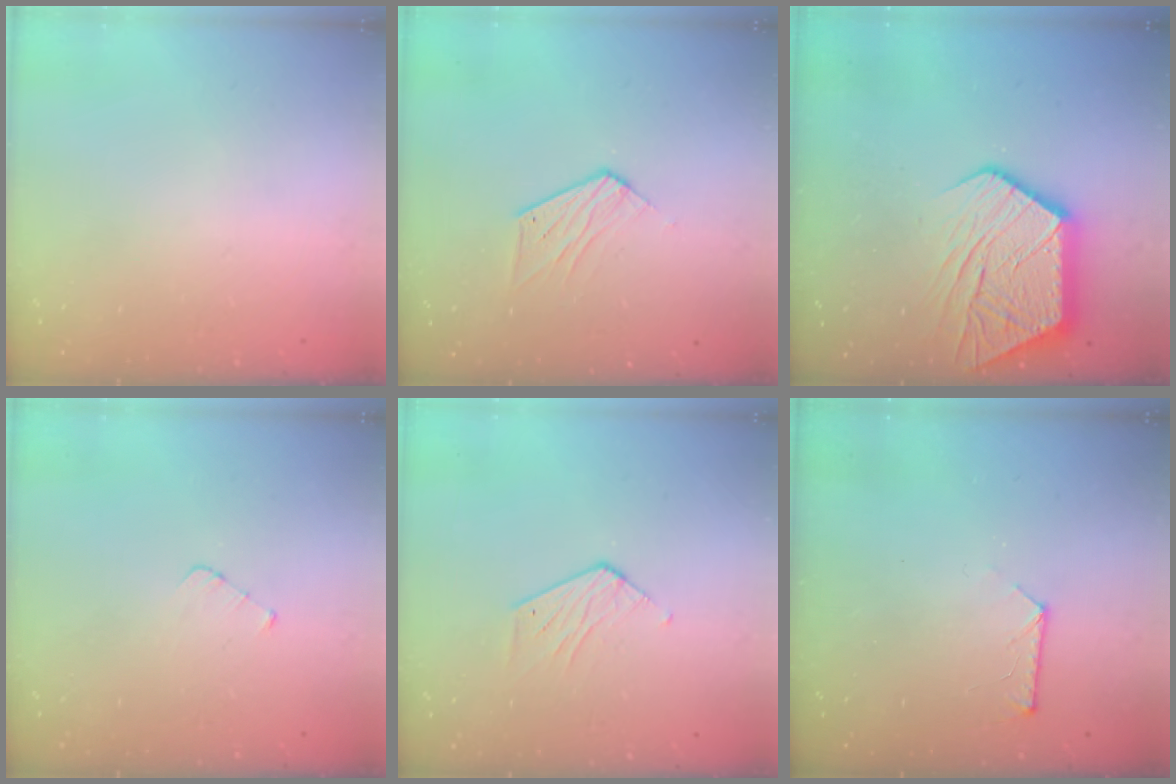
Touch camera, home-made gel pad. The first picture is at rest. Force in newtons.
{"total": 6.3, "press": 6.3, "slide": 0.5}
{"total": 17.4, "press": 17.4, "slide": 1.1}
{"total": 2.7, "press": 2.7, "slide": 0.3}
{"total": 5.3, "press": 5.3, "slide": 0.3}
{"total": 7.9, "press": 7.8, "slide": 0.9}